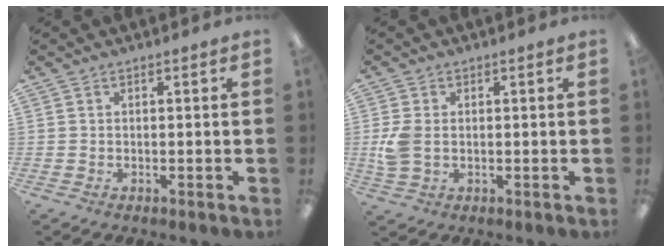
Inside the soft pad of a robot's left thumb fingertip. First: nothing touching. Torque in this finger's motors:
{"motor_torque": [0.00, 0.43, 0.12, 0.04, 0.05]}